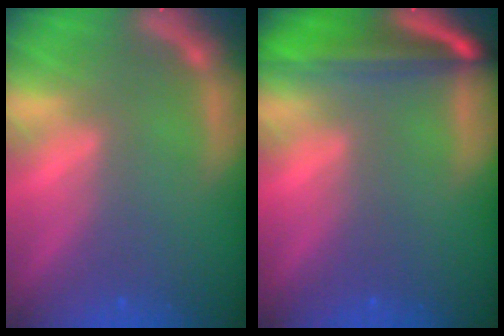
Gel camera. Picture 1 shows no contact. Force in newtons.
{"total": 7.5}